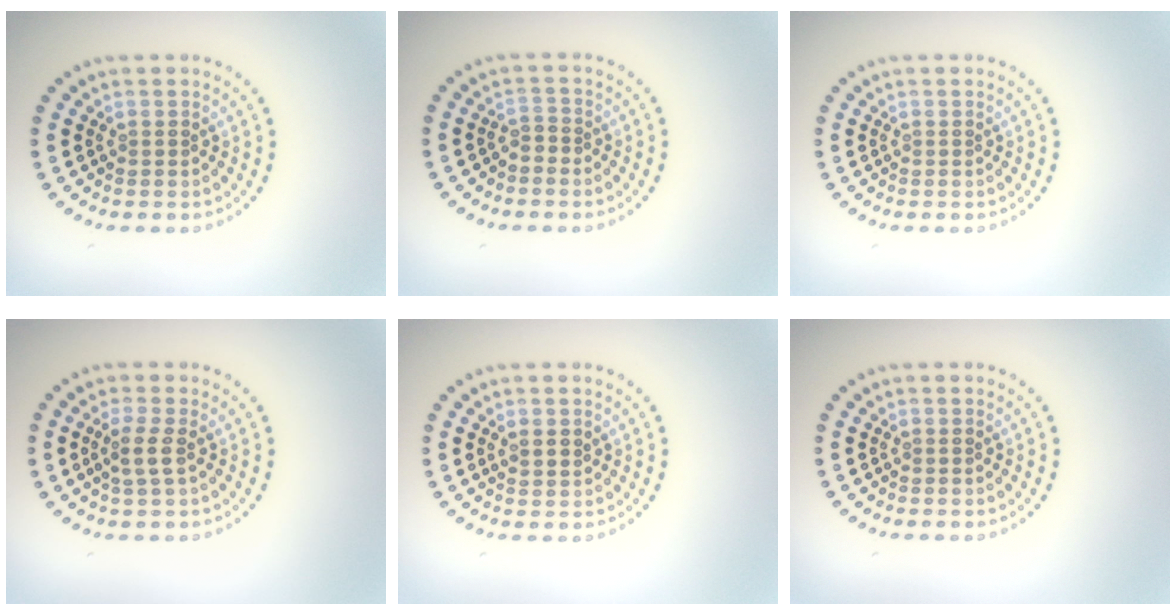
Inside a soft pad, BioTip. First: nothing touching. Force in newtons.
{"total": 0.9, "press": 0.5, "slide": 0.7}
{"total": 0.0}
{"total": 1.8, "press": 1.6, "slide": 0.7}
{"total": 1.3, "press": 1.2, "slide": 0.7}
{"total": 0.0}